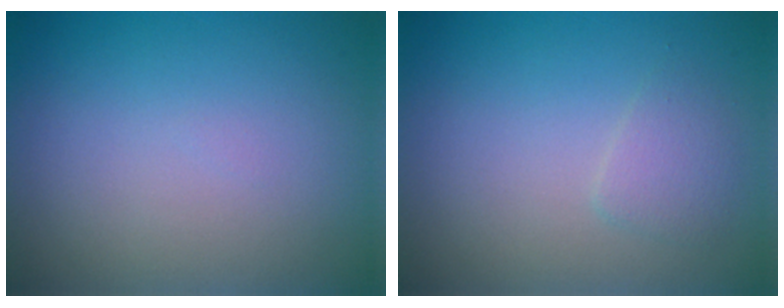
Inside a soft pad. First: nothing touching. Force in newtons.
{"total": 1.3, "press": 1.3, "slide": 0.1}